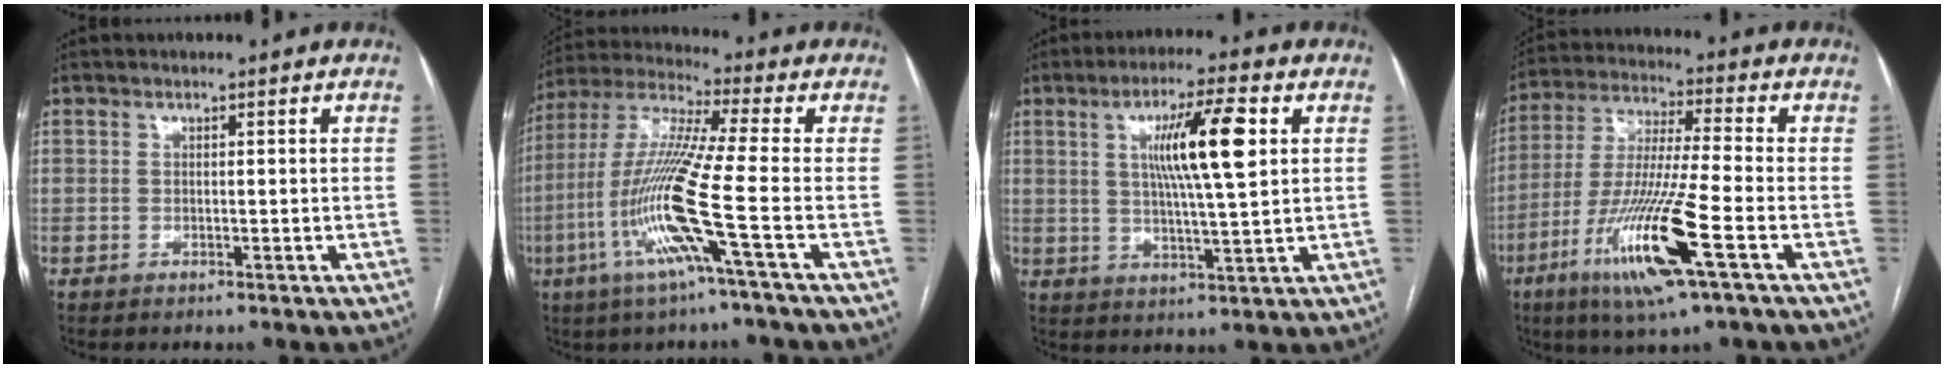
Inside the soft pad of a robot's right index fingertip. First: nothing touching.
{"total": 14.3, "force": [-4.9, -1.4, 13.4], "torque": [-0.284, -0.012, -0.104]}
{"total": 10.7, "force": [2.9, 0.4, 10.3], "torque": [-0.177, 0.004, 0.048]}
{"total": 15.9, "force": [-6.7, 0.1, 14.4], "torque": [-0.298, -0.026, -0.125]}